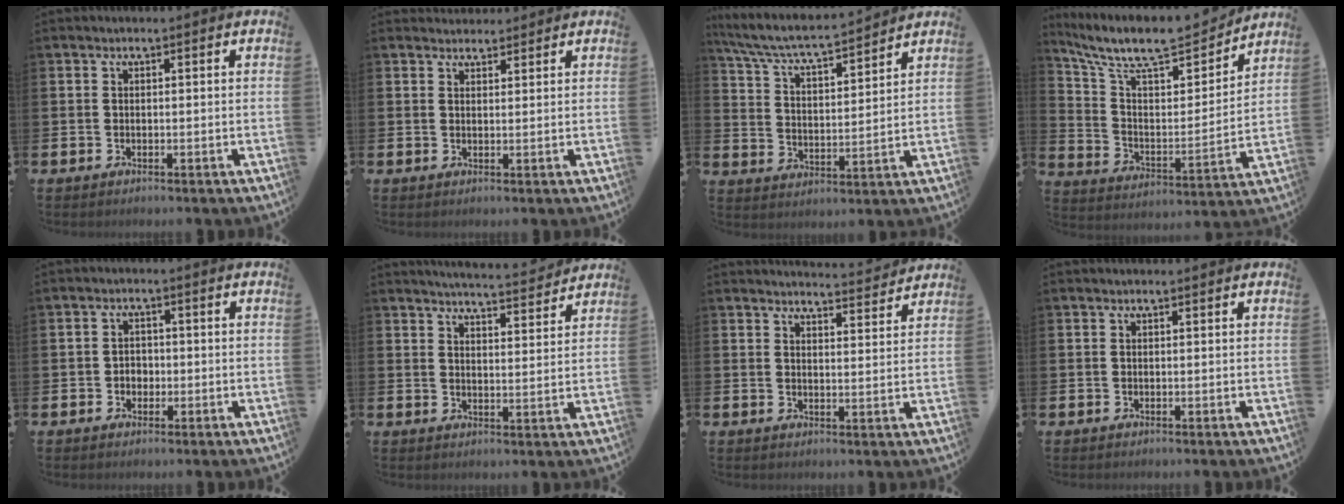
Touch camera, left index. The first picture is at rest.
{"total": 2.2, "force": [2.1, 0.7, -0.1], "torque": [0.007, -0.008, 0.037]}
{"total": 6.5, "force": [6.1, 0.4, 2.2], "torque": [-0.073, -0.047, 0.103]}
{"total": 10.5, "force": [9.1, 3.1, 4.2], "torque": [-0.120, -0.062, 0.158]}
{"total": 2.1, "force": [-0.6, 1.8, 0.9], "torque": [-0.010, 0.004, -0.016]}
{"total": 5.3, "force": [5.3, 0.0, 0.5], "torque": [-0.024, -0.035, 0.094]}
{"total": 4.1, "force": [4.1, -0.1, 0.2], "torque": [-0.004, -0.032, 0.069]}
{"total": 0.0}